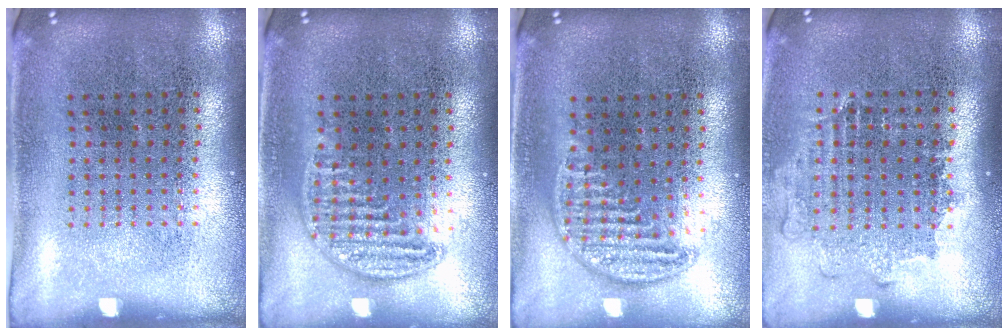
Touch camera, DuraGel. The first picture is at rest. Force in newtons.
{"total": 0.8, "press": 0.8, "slide": 0.1}
{"total": 0.8, "press": 0.8, "slide": 0.1}
{"total": 1.1, "press": 1.0, "slide": 0.4}